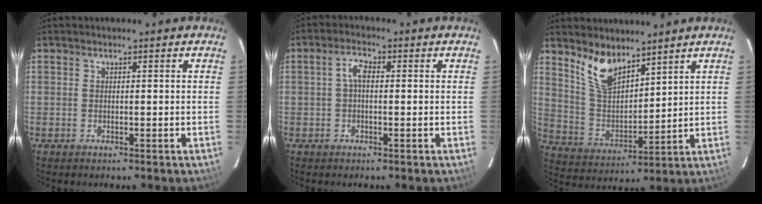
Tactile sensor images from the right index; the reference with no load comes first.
{"total": 2.8, "force": [0.1, 1.4, 2.4], "torque": [-0.049, 0.011, 0.003]}
{"total": 9.6, "force": [7.2, 3.7, 5.1], "torque": [-0.100, -0.001, 0.151]}